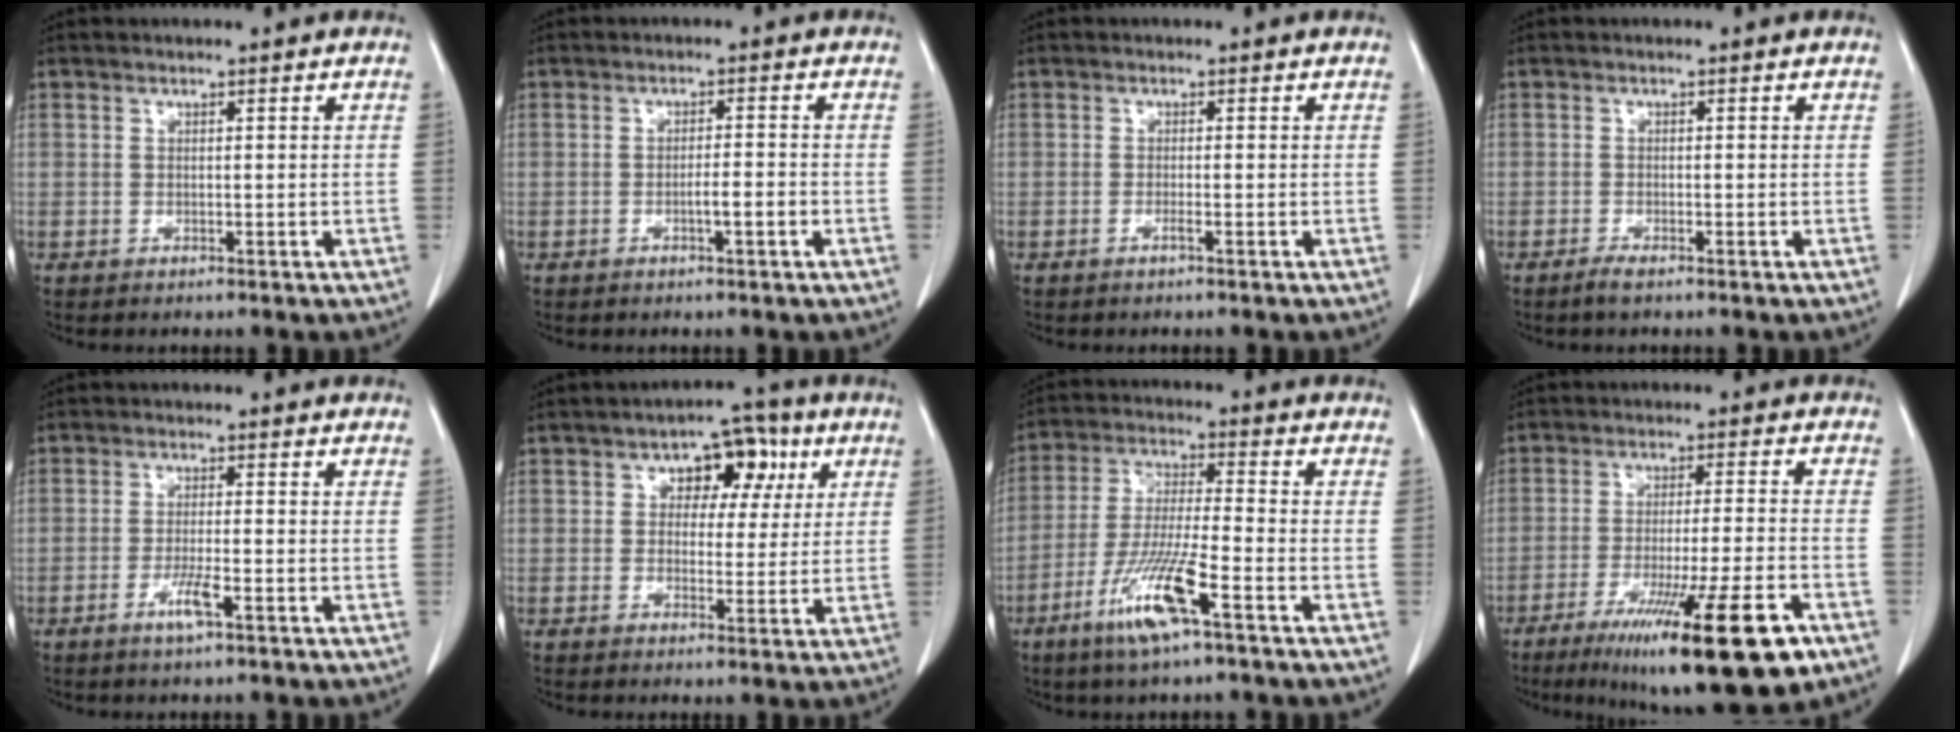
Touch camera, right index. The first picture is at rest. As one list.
[{"total": 2.7, "force": [-1.1, 0.2, 2.5], "torque": [-0.042, 0.001, -0.018]}, {"total": 0.9, "force": [-0.5, -0.1, 0.7], "torque": [-0.013, 0.001, -0.009]}, {"total": 1.5, "force": [-1.1, 0.0, 0.9], "torque": [-0.023, -0.004, -0.023]}, {"total": 3.8, "force": [-1.9, 0.1, 3.3], "torque": [-0.064, -0.006, -0.036]}, {"total": 7.3, "force": [2.7, 4.5, 5.1], "torque": [-0.056, 0.023, 0.035]}, {"total": 11.3, "force": [-5.8, 0.4, 9.6], "torque": [-0.195, -0.021, -0.114]}, {"total": 18.2, "force": [-10.5, 1.2, 14.8], "torque": [-0.194, -0.038, -0.162]}]